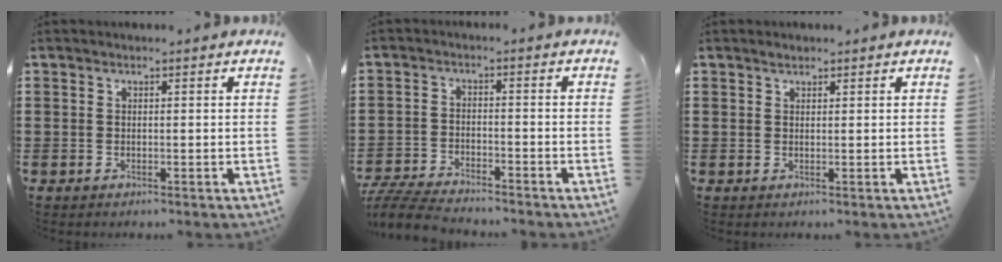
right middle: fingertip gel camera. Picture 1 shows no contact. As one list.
[{"total": 6.1, "force": [-5.9, 0.8, 1.3], "torque": [-0.034, 0.004, -0.117]}, {"total": 0.9, "force": [0.8, 0.4, 0.1], "torque": [-0.004, 0.002, 0.015]}]